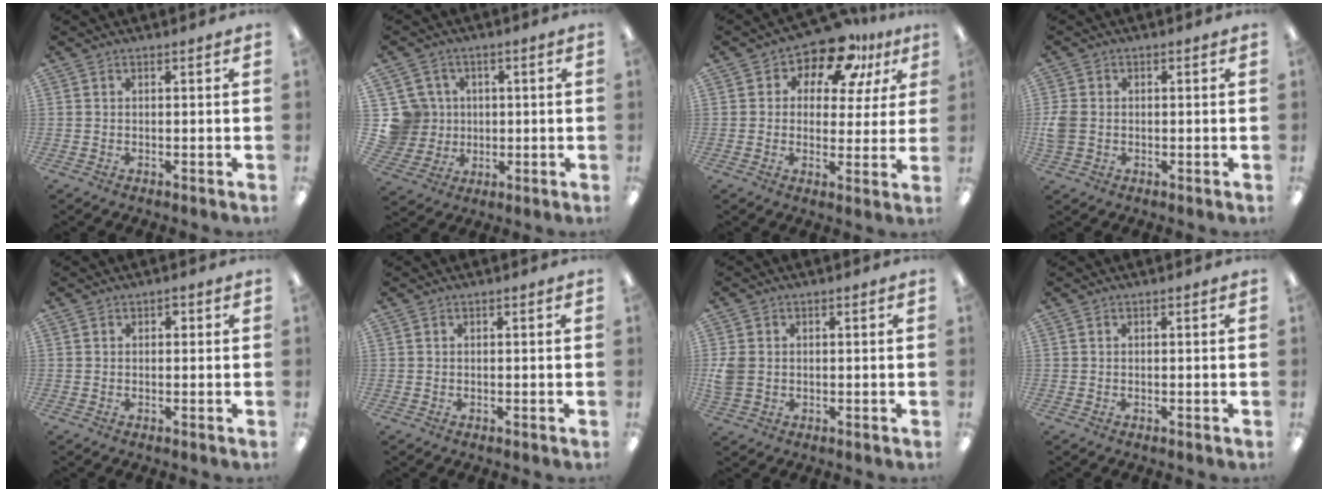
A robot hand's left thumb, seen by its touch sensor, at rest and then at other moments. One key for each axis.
{"total": 9.5, "fx": 1.9, "fy": 9.2, "fz": 1.3, "tx": -0.064, "ty": 0.001, "tz": 0.048}
{"total": 11.2, "fx": 8.1, "fy": 5.5, "fz": 5.3, "tx": -0.084, "ty": -0.054, "tz": 0.145}
{"total": 4.7, "fx": -0.4, "fy": 3.8, "fz": 2.8, "tx": -0.060, "ty": 0.006, "tz": -0.006}
{"total": 1.2, "fx": 0.4, "fy": 0.9, "fz": 0.7, "tx": -0.014, "ty": 0.005, "tz": 0.006}
{"total": 0.0}
{"total": 4.7, "fx": -0.1, "fy": 3.9, "fz": 2.6, "tx": -0.052, "ty": 0.002, "tz": -0.002}
{"total": 0.0}